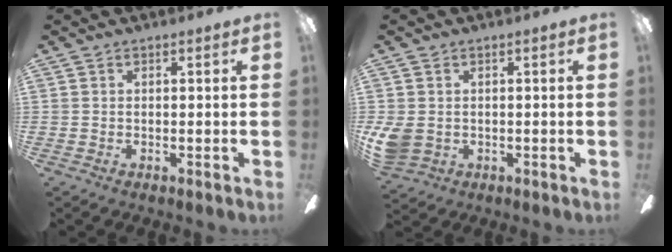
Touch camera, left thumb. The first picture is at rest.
{"total": 5.8, "force": [0.0, 4.8, 3.2], "torque": [-0.082, 0.006, 0.002]}